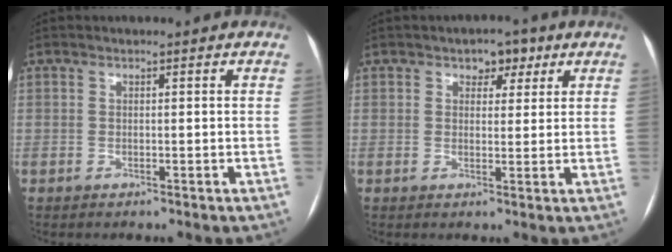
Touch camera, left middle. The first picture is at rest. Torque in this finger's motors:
{"motor_torque": [0.08, -0.08, 0.00, 0.03]}